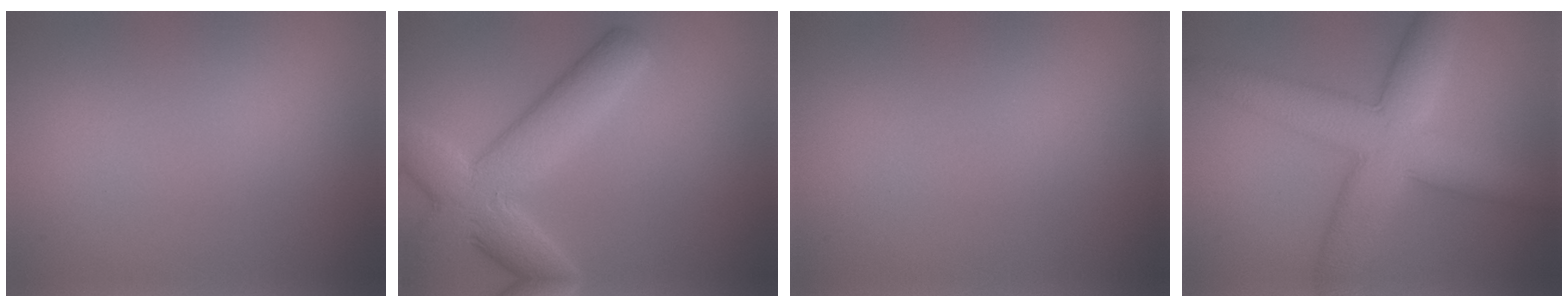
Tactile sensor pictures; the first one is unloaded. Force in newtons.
{"total": 7.3, "press": 7.3, "slide": 0.3}
{"total": 0.0}
{"total": 8.5, "press": 8.5, "slide": 0.3}